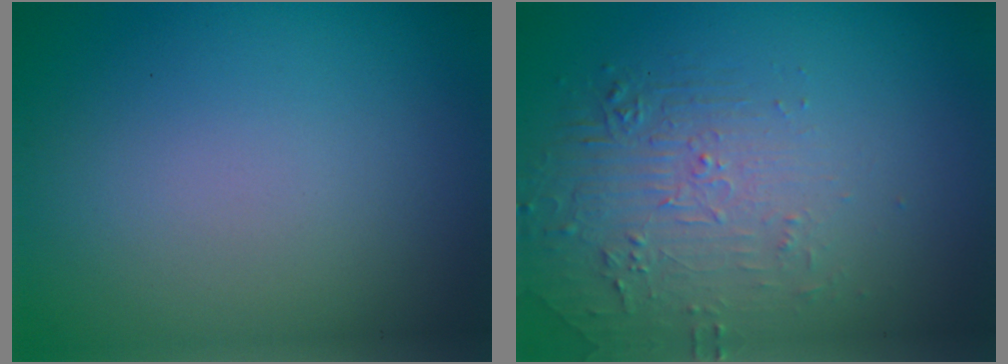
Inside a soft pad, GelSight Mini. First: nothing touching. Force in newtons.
{"total": 2.2, "press": 1.3, "slide": 1.8}